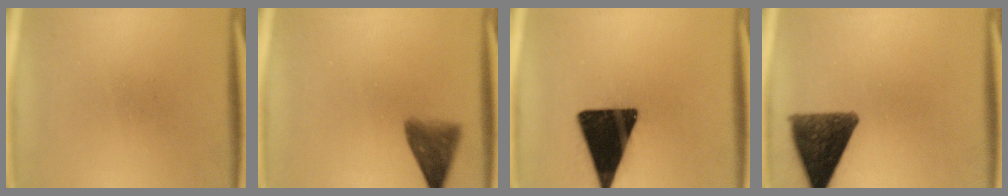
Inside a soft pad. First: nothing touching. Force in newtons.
{"total": 5.2}
{"total": 19.6}
{"total": 11.5}